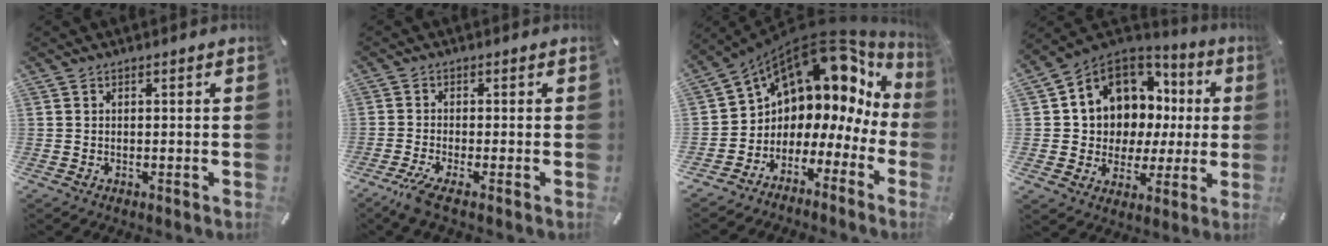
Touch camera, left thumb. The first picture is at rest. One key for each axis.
{"total": 4.1, "fx": -2.2, "fy": 0.4, "fz": 3.4, "tx": -0.075, "ty": -0.011, "tz": -0.038}
{"total": 11.8, "fx": 8.0, "fy": 7.4, "fz": 4.7, "tx": -0.086, "ty": -0.081, "tz": 0.141}
{"total": 10.5, "fx": 4.4, "fy": 9.1, "fz": 3.0, "tx": -0.070, "ty": -0.053, "tz": 0.091}